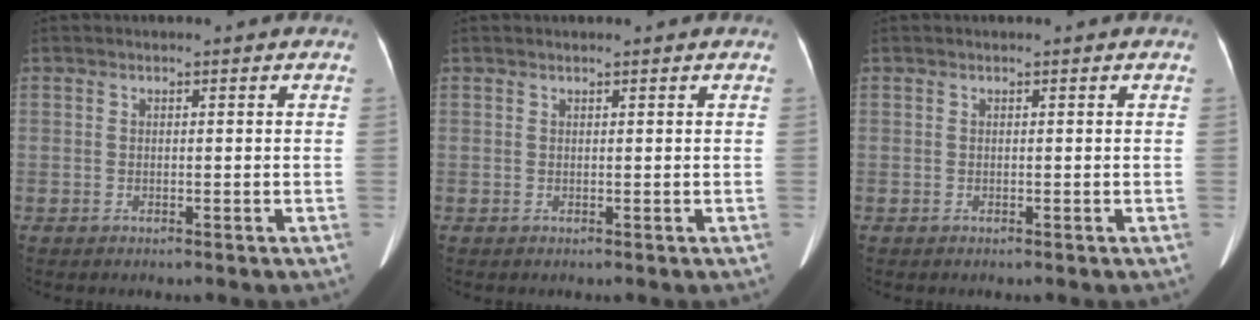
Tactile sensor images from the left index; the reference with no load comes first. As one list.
[{"total": 0.6, "force": [0.6, 0.0, 0.2], "torque": [-0.008, 0.011, 0.013]}, {"total": 0.0}]